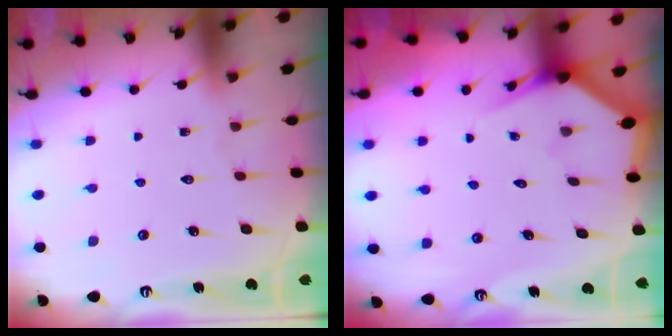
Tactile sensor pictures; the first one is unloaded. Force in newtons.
{"total": 2.7, "press": 2.7, "slide": 0.1}